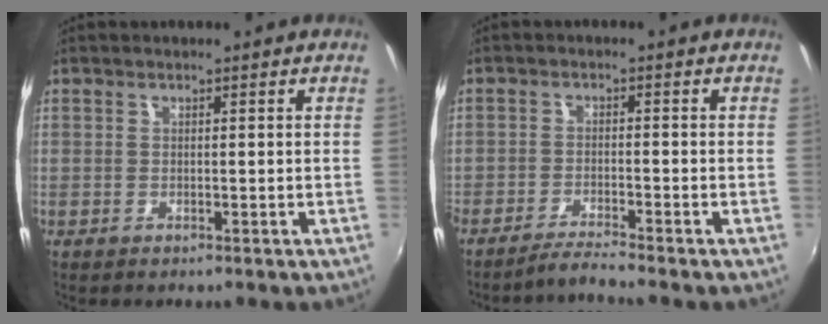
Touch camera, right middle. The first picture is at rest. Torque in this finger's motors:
{"motor_torque": [1.11, -1.03, 0.67, 0.21]}